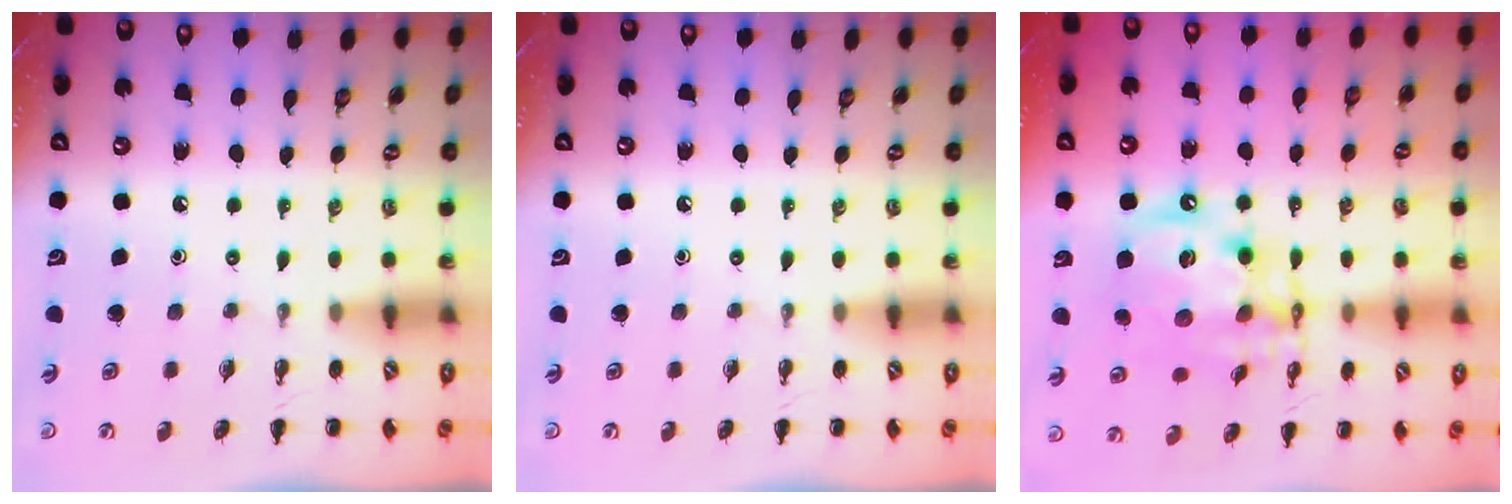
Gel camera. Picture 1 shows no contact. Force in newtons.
{"total": 0.0}
{"total": 15.4, "press": 15.1, "slide": 3.1}